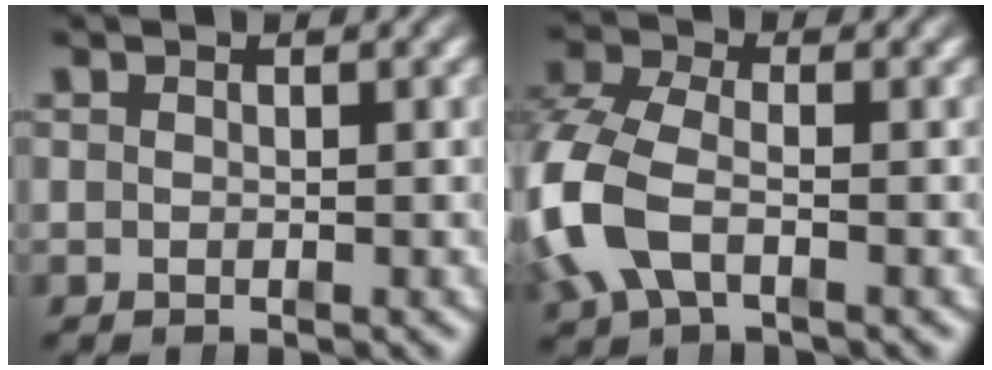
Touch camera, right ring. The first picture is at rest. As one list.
[{"total": 6.1, "force": [-1.1, 4.3, 4.1], "torque": [-0.134, -0.026, -0.008]}]